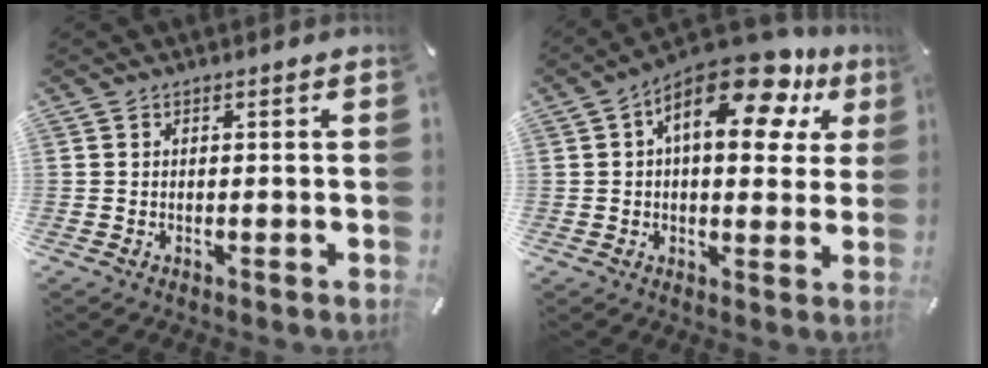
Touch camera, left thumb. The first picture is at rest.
{"total": 16.2, "force": [8.0, 7.6, 11.8], "torque": [-0.170, -0.040, 0.130]}